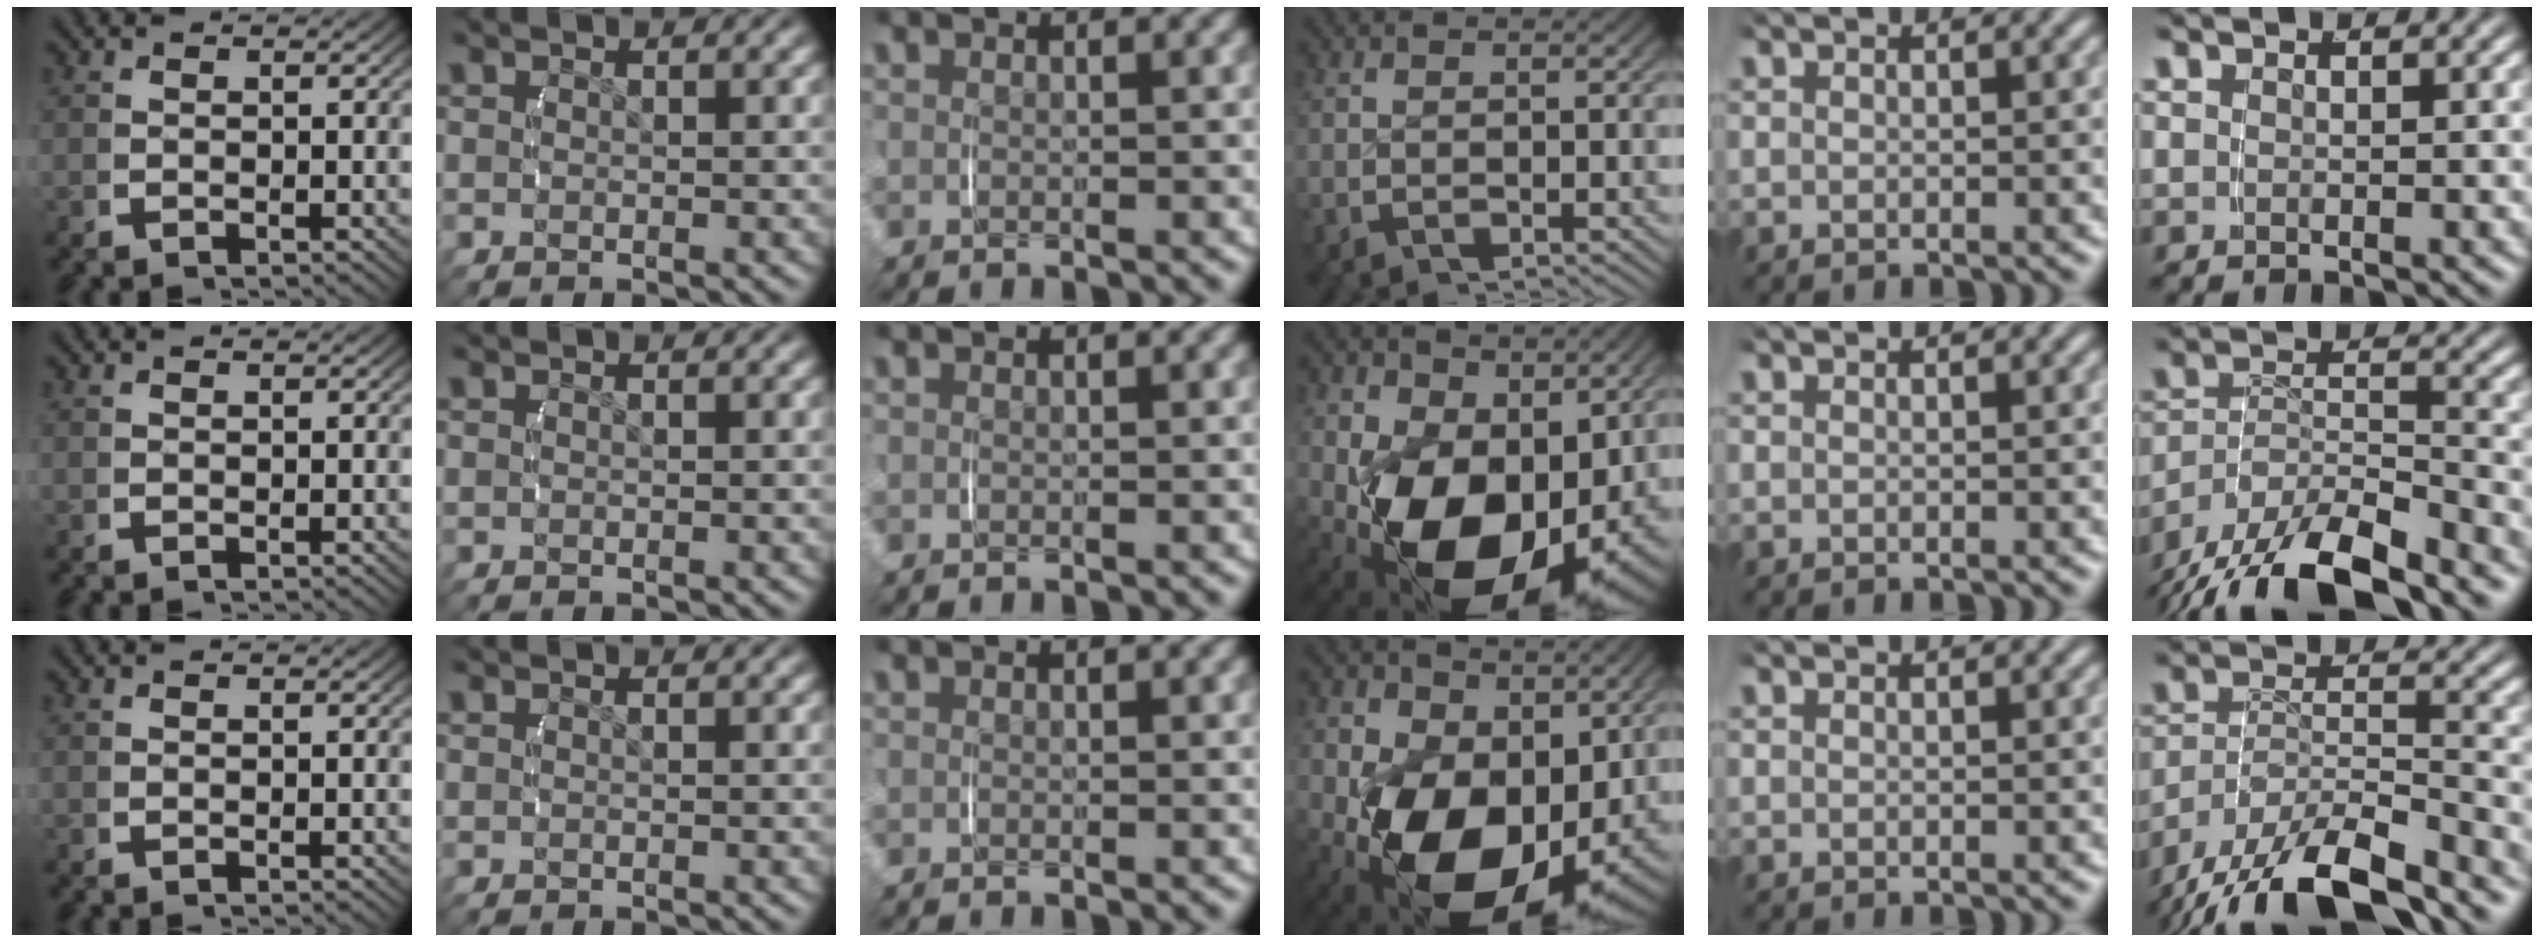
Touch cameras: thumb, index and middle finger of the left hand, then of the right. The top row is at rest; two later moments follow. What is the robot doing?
{"motion": "lift_and_place", "object": "backpack"}